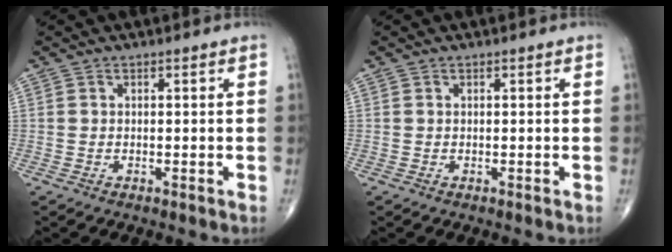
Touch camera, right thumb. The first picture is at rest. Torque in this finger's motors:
{"motor_torque": [-0.07, -0.10, 0.09, 0.18, 0.00]}